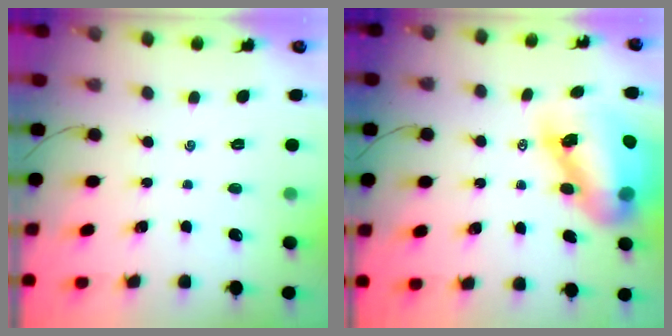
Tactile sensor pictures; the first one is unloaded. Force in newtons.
{"total": 16.6, "press": 16.0, "slide": 4.6}